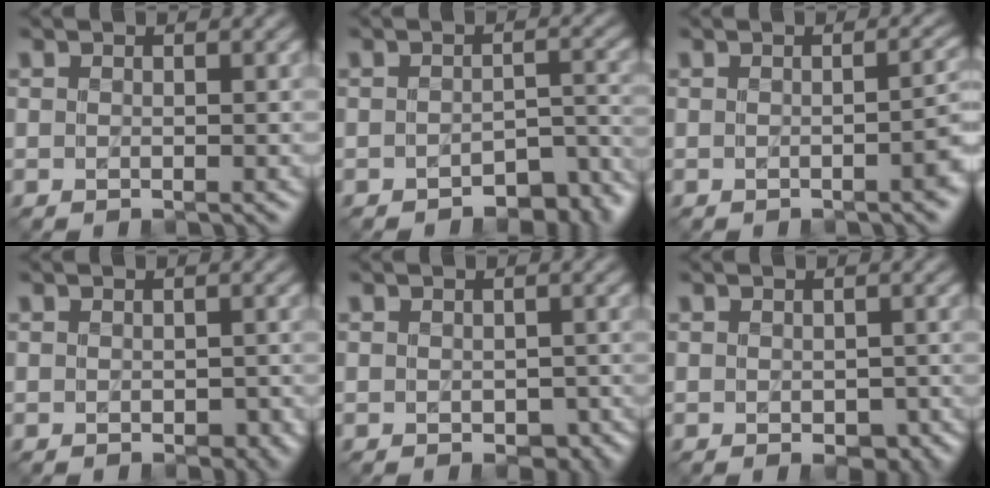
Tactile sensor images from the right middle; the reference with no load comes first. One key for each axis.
{"total": 4.4, "fx": -3.4, "fy": 1.9, "fz": 2.0, "tx": -0.017, "ty": -0.004, "tz": -0.040}
{"total": 2.9, "fx": -0.8, "fy": 0.9, "fz": 2.7, "tx": -0.026, "ty": 0.007, "tz": -0.011}
{"total": 1.5, "fx": -0.3, "fy": 1.0, "fz": 1.1, "tx": -0.017, "ty": -0.007, "tz": -0.001}
{"total": 2.3, "fx": -0.7, "fy": 1.5, "fz": 1.6, "tx": -0.021, "ty": -0.011, "tz": -0.004}
{"total": 2.7, "fx": -0.8, "fy": 1.6, "fz": 2.0, "tx": -0.027, "ty": -0.013, "tz": -0.005}